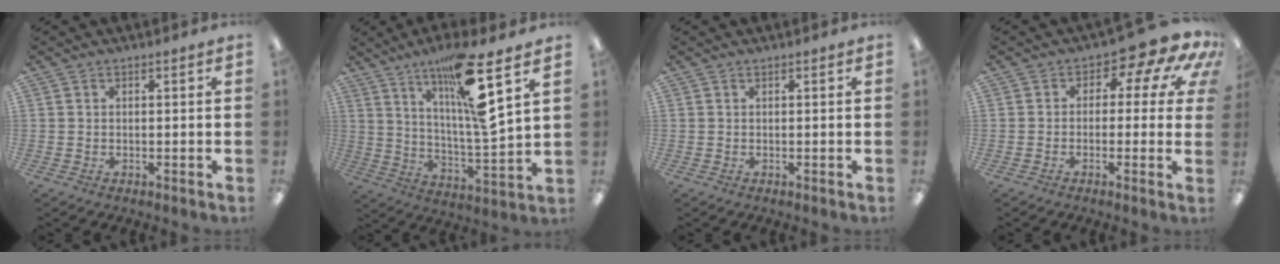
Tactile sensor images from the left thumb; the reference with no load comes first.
{"total": 18.2, "force": [11.5, 2.3, 13.9], "torque": [-0.237, -0.058, 0.175]}
{"total": 0.0}
{"total": 8.1, "force": [3.1, 4.3, 6.1], "torque": [-0.083, -0.021, 0.050]}